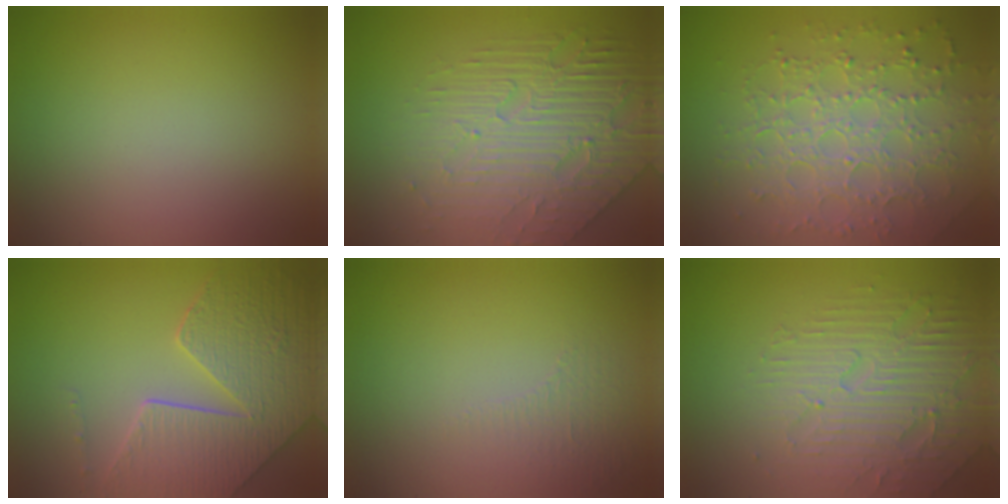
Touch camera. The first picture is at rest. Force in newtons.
{"total": 6.6, "press": 5.2, "slide": 4.0}
{"total": 7.2, "press": 5.2, "slide": 4.9}
{"total": 8.3, "press": 6.1, "slide": 5.6}
{"total": 0.9, "press": 0.5, "slide": 0.8}
{"total": 4.7, "press": 4.6, "slide": 0.9}